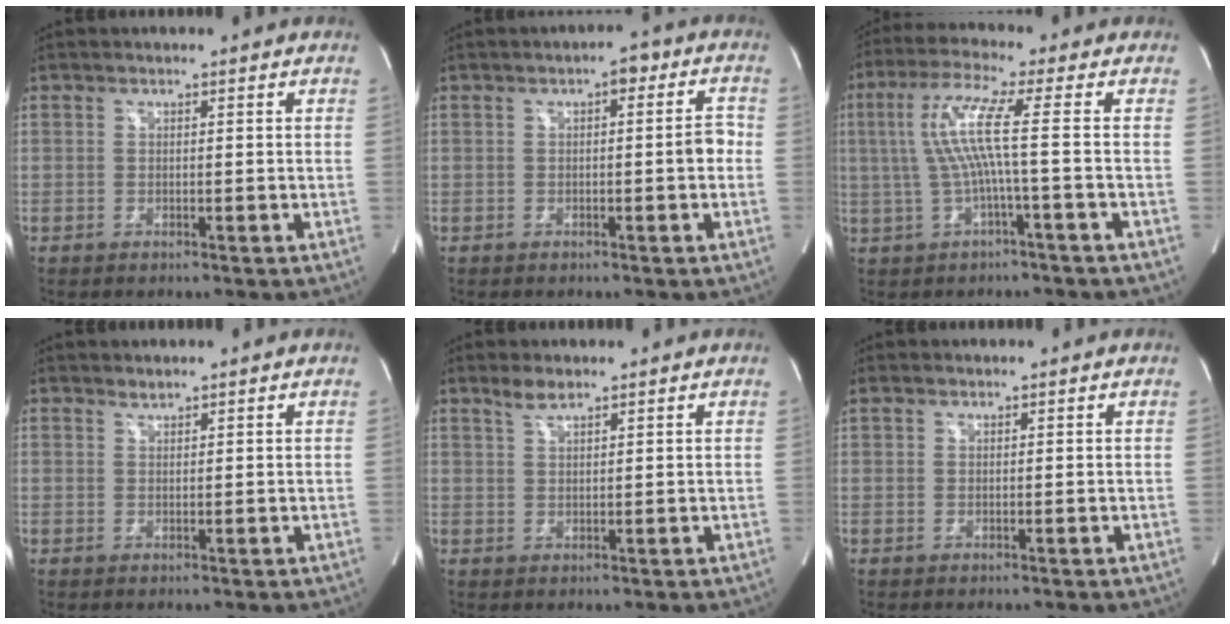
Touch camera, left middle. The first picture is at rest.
{"total": 4.6, "force": [0.1, 1.4, 4.4], "torque": [-0.053, 0.016, -0.004]}
{"total": 9.4, "force": [0.9, -1.4, 9.2], "torque": [-0.193, 0.018, 0.021]}
{"total": 0.9, "force": [0.9, 0.1, 0.1], "torque": [-0.005, -0.001, 0.018]}
{"total": 2.4, "force": [2.0, 0.4, 1.2], "torque": [-0.030, 0.004, 0.041]}
{"total": 0.9, "force": [0.8, -0.1, -0.4], "torque": [0.001, 0.010, 0.022]}